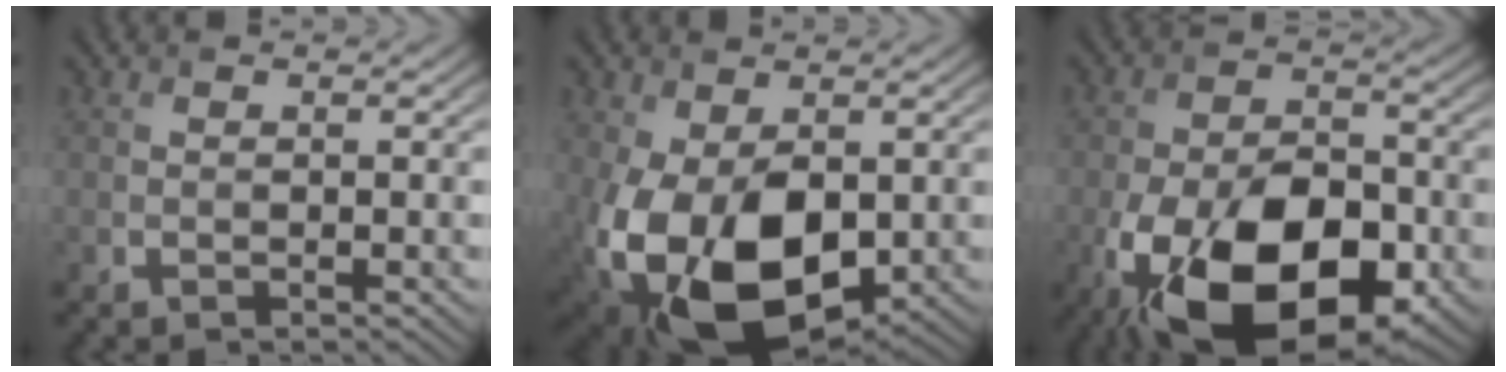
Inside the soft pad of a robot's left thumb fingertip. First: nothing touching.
{"total": 13.4, "force": [-2.9, 8.2, 10.1], "torque": [-0.225, -0.049, -0.034]}
{"total": 17.7, "force": [-7.6, 9.8, 12.7], "torque": [-0.234, -0.034, -0.120]}